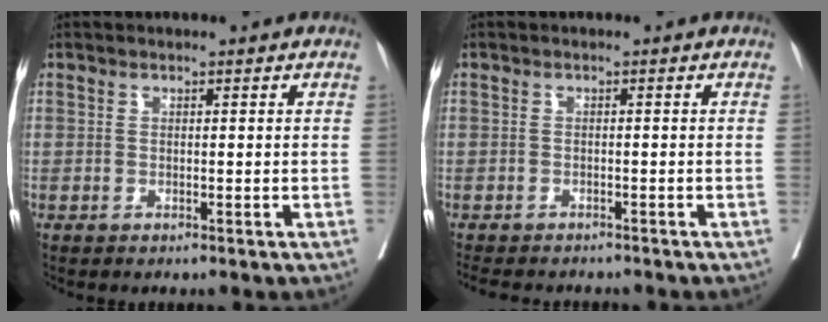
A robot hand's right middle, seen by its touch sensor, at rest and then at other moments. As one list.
[{"total": 7.9, "force": [-7.0, 2.5, 2.7], "torque": [-0.041, -0.006, -0.096]}]